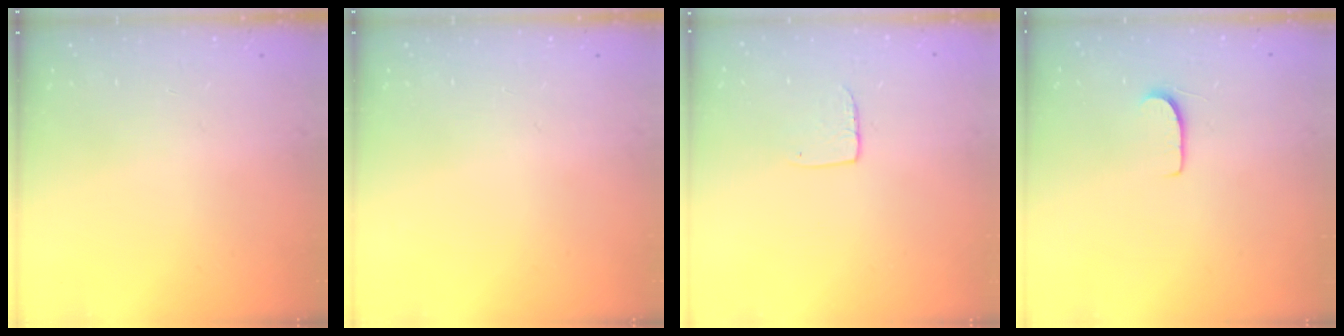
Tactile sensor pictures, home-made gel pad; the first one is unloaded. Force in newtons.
{"total": 0.0}
{"total": 5.9, "press": 5.9, "slide": 0.5}
{"total": 5.9, "press": 5.9, "slide": 0.4}